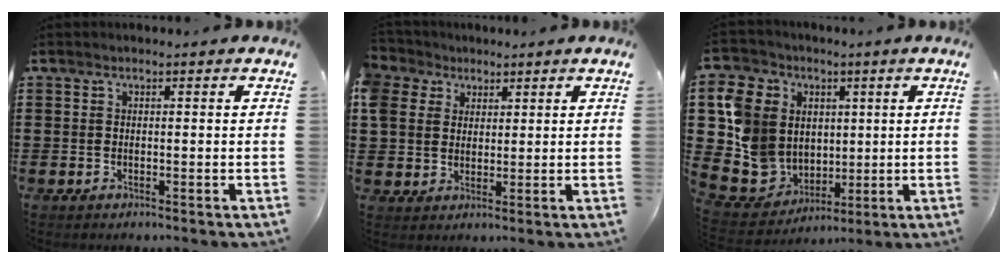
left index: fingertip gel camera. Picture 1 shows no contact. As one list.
[{"total": 5.6, "force": [2.5, 4.8, 1.2], "torque": [-0.052, 0.016, 0.046]}, {"total": 11.1, "force": [1.9, 10.4, 3.1], "torque": [-0.118, 0.001, 0.043]}]